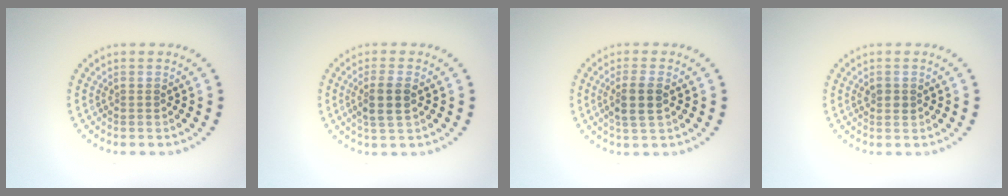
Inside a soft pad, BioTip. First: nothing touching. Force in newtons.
{"total": 2.7, "press": 2.5, "slide": 0.9}
{"total": 2.7, "press": 2.5, "slide": 0.9}
{"total": 1.1, "press": 1.0, "slide": 0.2}